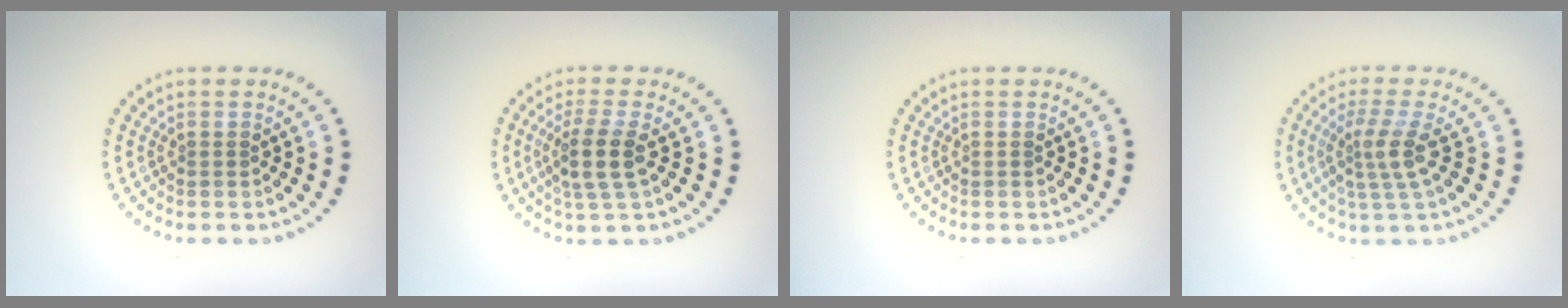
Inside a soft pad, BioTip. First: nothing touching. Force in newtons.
{"total": 3.4, "press": 2.8, "slide": 1.9}
{"total": 0.0}
{"total": 3.0, "press": 2.3, "slide": 2.0}